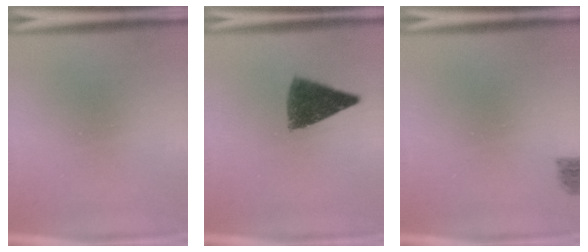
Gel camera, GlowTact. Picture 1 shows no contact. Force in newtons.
{"total": 6.4}
{"total": 1.8}